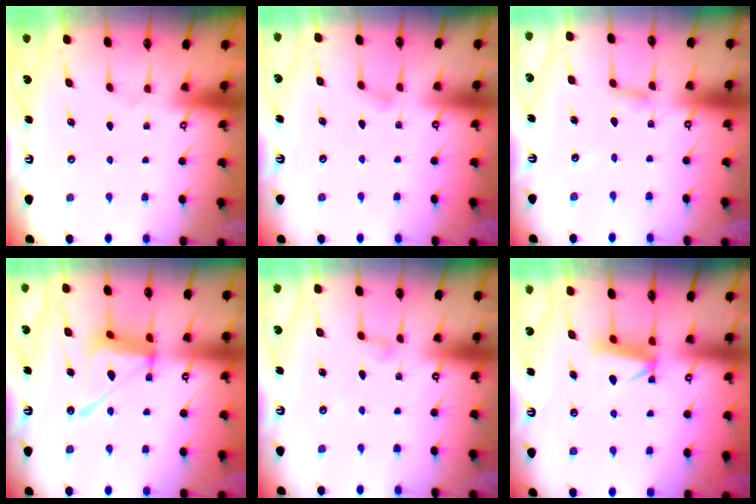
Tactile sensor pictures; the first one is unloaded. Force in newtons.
{"total": 3.7, "press": 3.6, "slide": 0.4}
{"total": 3.4, "press": 3.4, "slide": 0.1}
{"total": 14.2, "press": 14.1, "slide": 1.3}
{"total": 4.2, "press": 4.2, "slide": 0.4}
{"total": 7.6, "press": 7.5, "slide": 0.9}